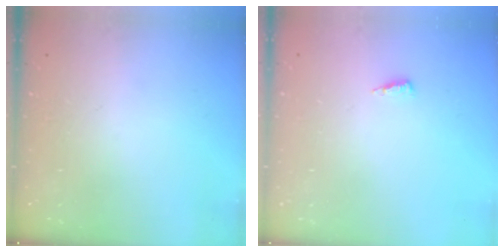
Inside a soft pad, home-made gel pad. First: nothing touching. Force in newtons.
{"total": 4.2, "press": 4.2, "slide": 0.6}